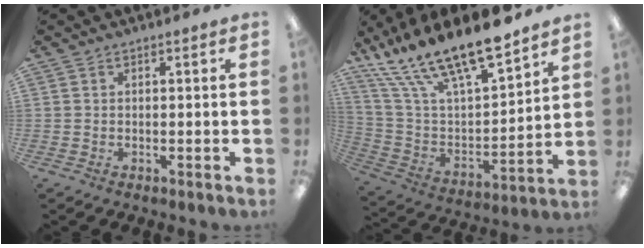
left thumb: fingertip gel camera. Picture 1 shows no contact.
{"total": 19.4, "force": [16.6, 4.7, 9.1], "torque": [-0.185, -0.120, 0.292]}